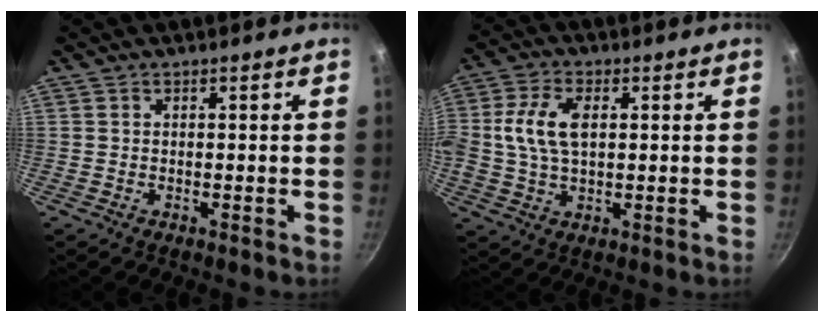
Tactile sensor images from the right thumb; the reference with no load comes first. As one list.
[{"total": 9.3, "force": [1.4, 5.4, 7.5], "torque": [-0.144, 0.014, 0.018]}]